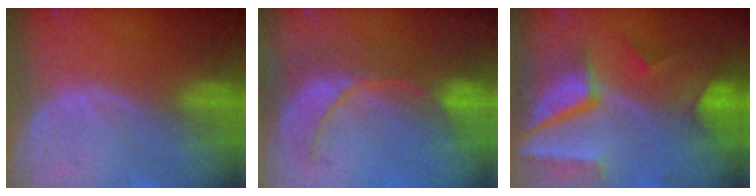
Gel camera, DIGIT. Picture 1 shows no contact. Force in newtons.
{"total": 8.5, "press": 7.9, "slide": 3.3}
{"total": 10.4, "press": 8.7, "slide": 5.7}